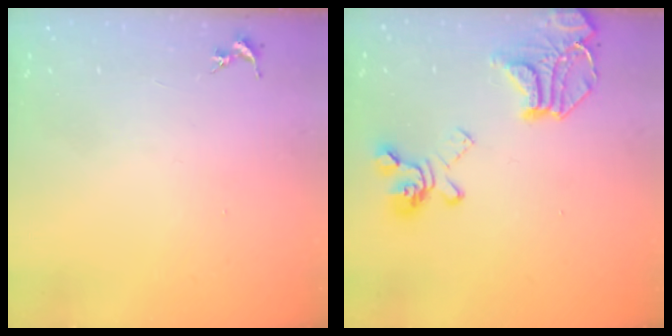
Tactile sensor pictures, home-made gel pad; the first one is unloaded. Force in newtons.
{"total": 19.9, "press": 19.8, "slide": 2.0}